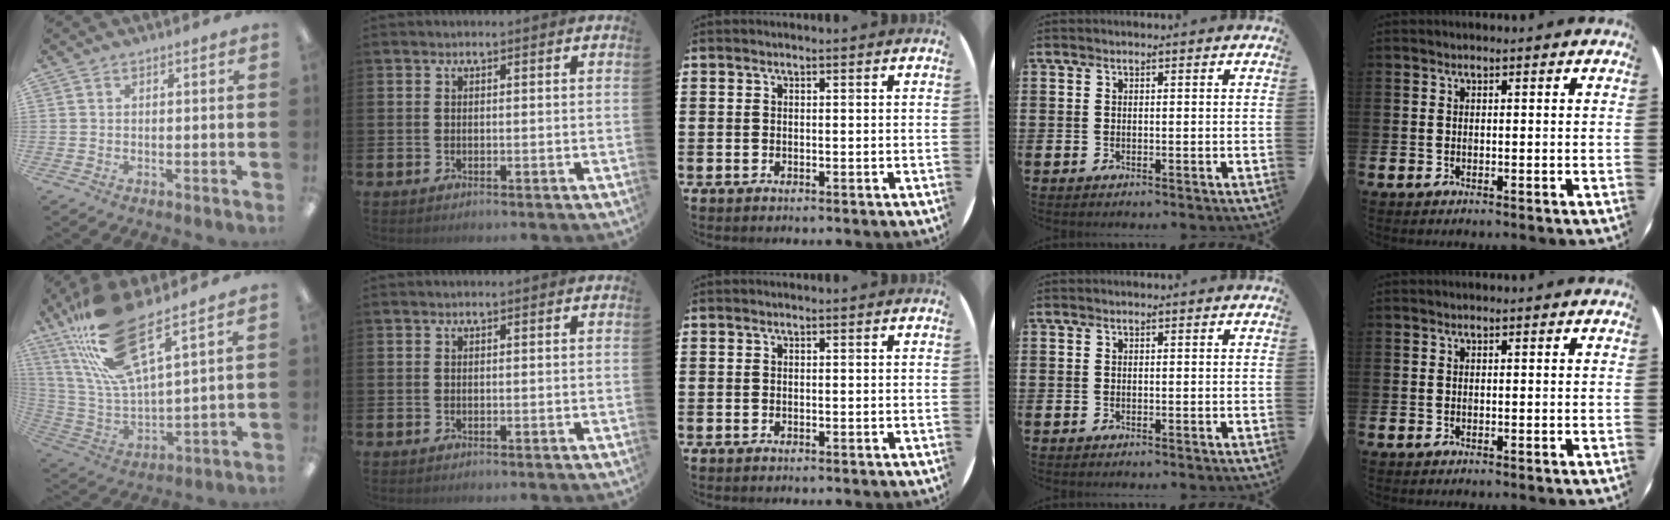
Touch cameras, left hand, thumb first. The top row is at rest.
{"thumb": {"total": 20.4, "force": [14.4, 5.4, 13.5], "torque": [-0.266, -0.077, 0.248]}}